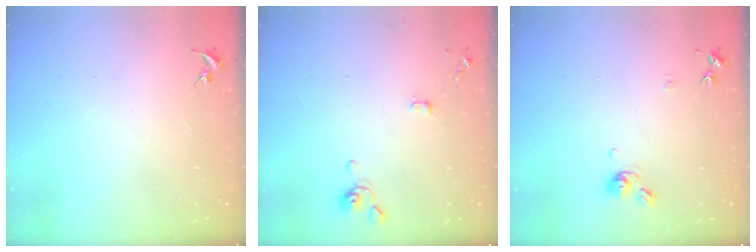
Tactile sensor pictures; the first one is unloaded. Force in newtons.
{"total": 4.6, "press": 4.6, "slide": 0.7}
{"total": 7.9, "press": 7.9, "slide": 0.8}